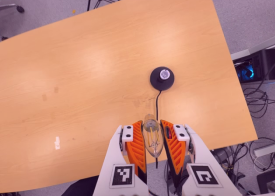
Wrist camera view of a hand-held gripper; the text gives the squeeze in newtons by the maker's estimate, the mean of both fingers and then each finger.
{"total": 21.5, "left": 23.6, "right": 19.3}